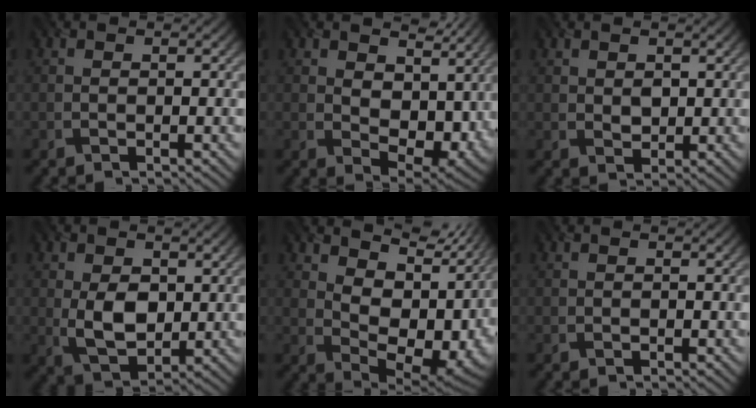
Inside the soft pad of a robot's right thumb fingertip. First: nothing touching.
{"total": 8.4, "force": [3.0, 5.4, 5.7], "torque": [-0.107, -0.017, 0.053]}
{"total": 2.0, "force": [1.0, 1.4, 1.1], "torque": [-0.027, -0.005, 0.022]}
{"total": 6.4, "force": [0.4, 4.2, 4.9], "torque": [-0.103, -0.008, 0.012]}
{"total": 13.3, "force": [6.0, 7.5, 9.2], "torque": [-0.163, -0.007, 0.112]}
{"total": 0.0}